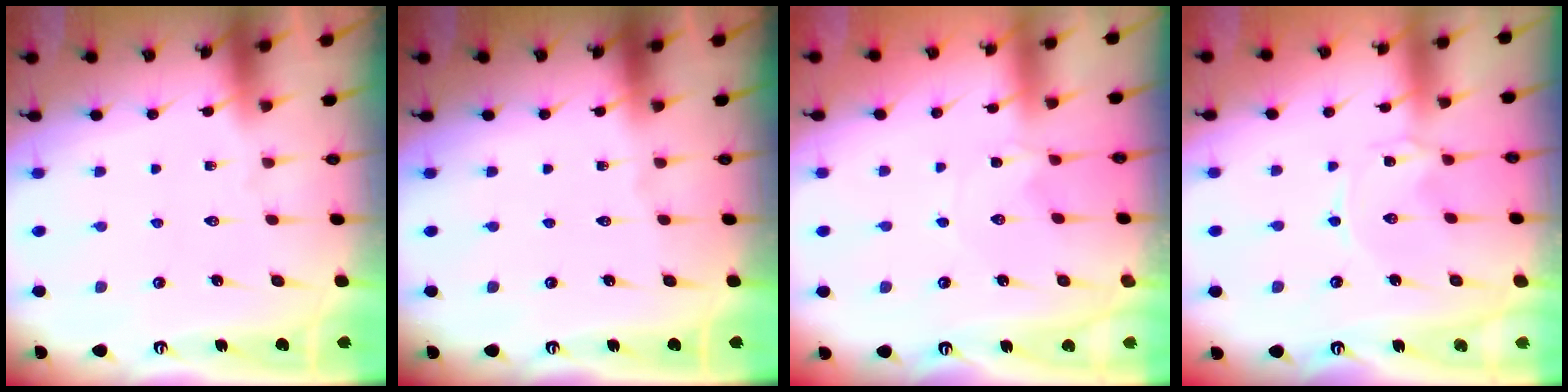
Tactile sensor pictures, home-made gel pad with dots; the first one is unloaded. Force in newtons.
{"total": 0.0}
{"total": 0.0}
{"total": 0.0}